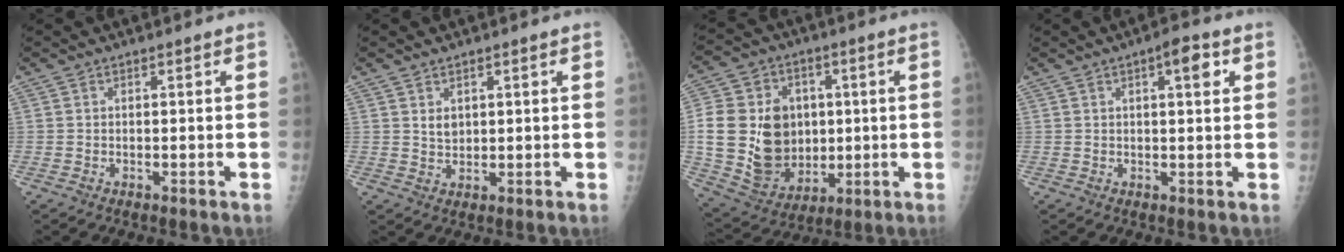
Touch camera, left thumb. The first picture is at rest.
{"total": 2.4, "force": [1.1, 1.6, 1.4], "torque": [-0.017, -0.011, 0.026]}
{"total": 19.9, "force": [0.5, 15.7, 12.3], "torque": [-0.209, 0.001, 0.030]}
{"total": 4.5, "force": [1.9, 1.4, 3.9], "torque": [-0.049, -0.002, 0.023]}